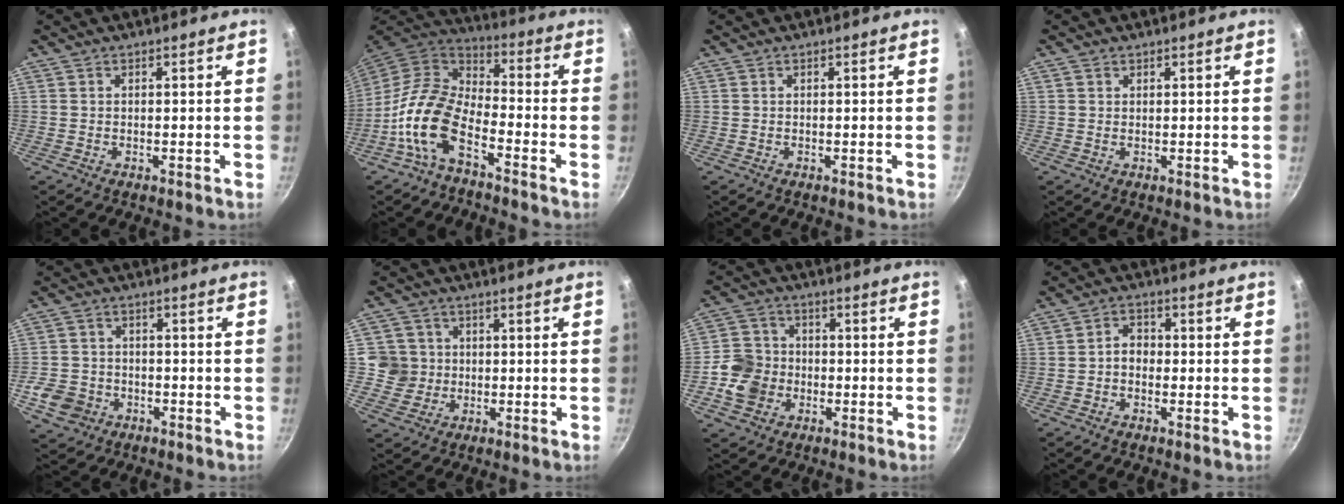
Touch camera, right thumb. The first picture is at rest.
{"total": 13.1, "force": [-6.3, 6.9, 9.3], "torque": [-0.164, 0.054, -0.139]}
{"total": 0.0}
{"total": 0.9, "force": [0.6, 0.6, 0.3], "torque": [-0.003, -0.002, 0.010]}
{"total": 7.1, "force": [-3.0, 5.8, 2.7], "torque": [-0.042, 0.023, -0.052]}
{"total": 5.9, "force": [0.1, 5.8, 0.6], "torque": [0.032, 0.008, -0.001]}
{"total": 8.8, "force": [-2.3, 7.7, 3.6], "torque": [-0.041, 0.022, -0.054]}
{"total": 3.4, "force": [-0.7, 2.7, 2.0], "torque": [-0.013, 0.014, -0.017]}